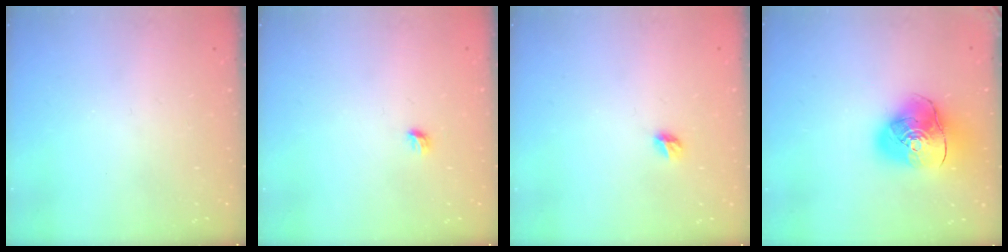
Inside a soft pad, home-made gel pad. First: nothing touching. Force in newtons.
{"total": 3.7, "press": 3.6, "slide": 0.8}
{"total": 4.4, "press": 4.4, "slide": 0.5}
{"total": 14.3, "press": 14.2, "slide": 1.9}